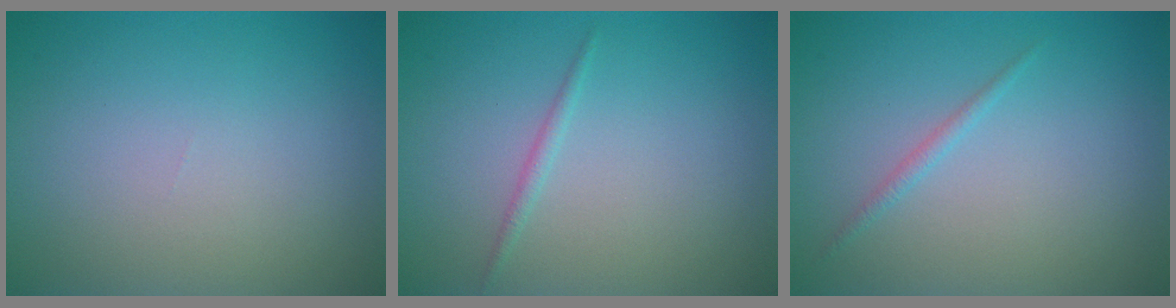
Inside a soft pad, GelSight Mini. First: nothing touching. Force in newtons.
{"total": 0.8, "press": 0.8, "slide": 0.0}
{"total": 0.8, "press": 0.8, "slide": 0.1}